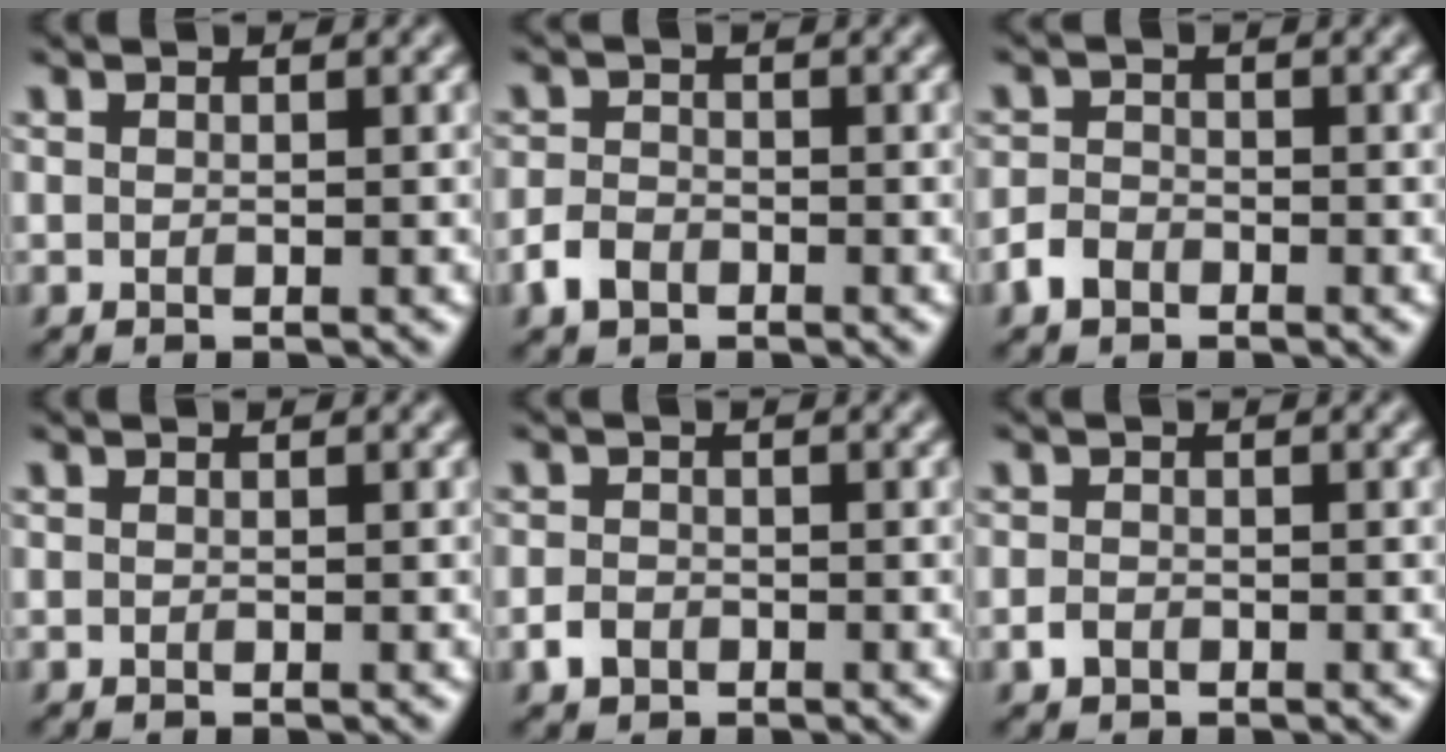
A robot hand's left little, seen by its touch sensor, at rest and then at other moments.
{"total": 2.3, "force": [-1.5, 1.5, 1.0], "torque": [-0.018, 0.002, -0.035]}
{"total": 2.1, "force": [-1.4, 1.4, 0.7], "torque": [-0.012, 0.003, -0.034]}
{"total": 0.0}
{"total": 1.6, "force": [-0.9, 1.2, 0.6], "torque": [-0.010, 0.000, -0.023]}
{"total": 1.2, "force": [-0.7, 0.8, 0.4], "torque": [-0.007, 0.000, -0.018]}